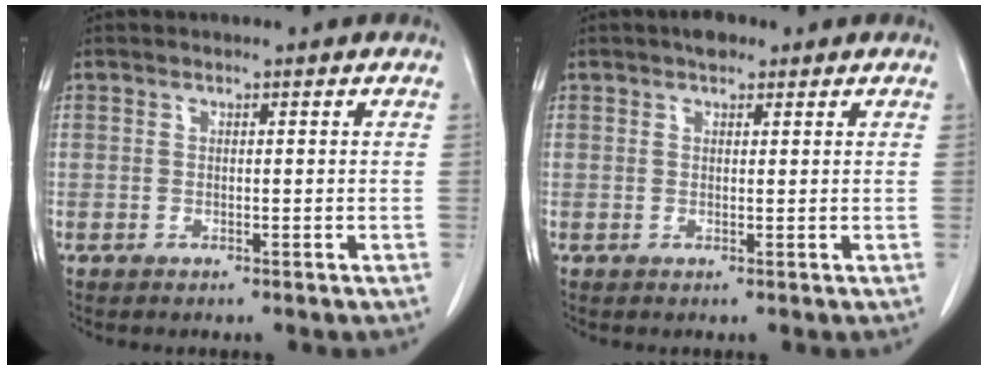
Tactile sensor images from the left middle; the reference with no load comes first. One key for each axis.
{"total": 2.0, "fx": 1.4, "fy": 1.0, "fz": 1.0, "tx": -0.019, "ty": 0.009, "tz": 0.020}